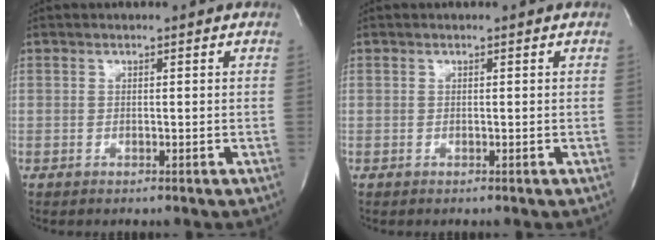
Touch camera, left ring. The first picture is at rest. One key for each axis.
{"total": 0.0}